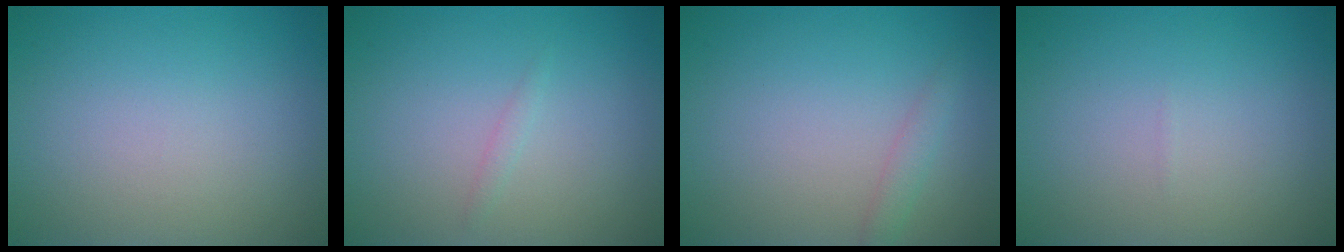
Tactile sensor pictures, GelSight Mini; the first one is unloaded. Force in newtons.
{"total": 0.6, "press": 0.6, "slide": 0.0}
{"total": 1.2, "press": 1.2, "slide": 0.2}
{"total": 0.0}